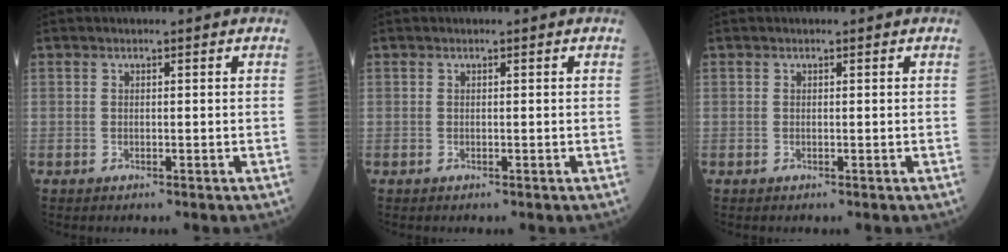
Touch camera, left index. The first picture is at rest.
{"total": 0.0}
{"total": 0.0}